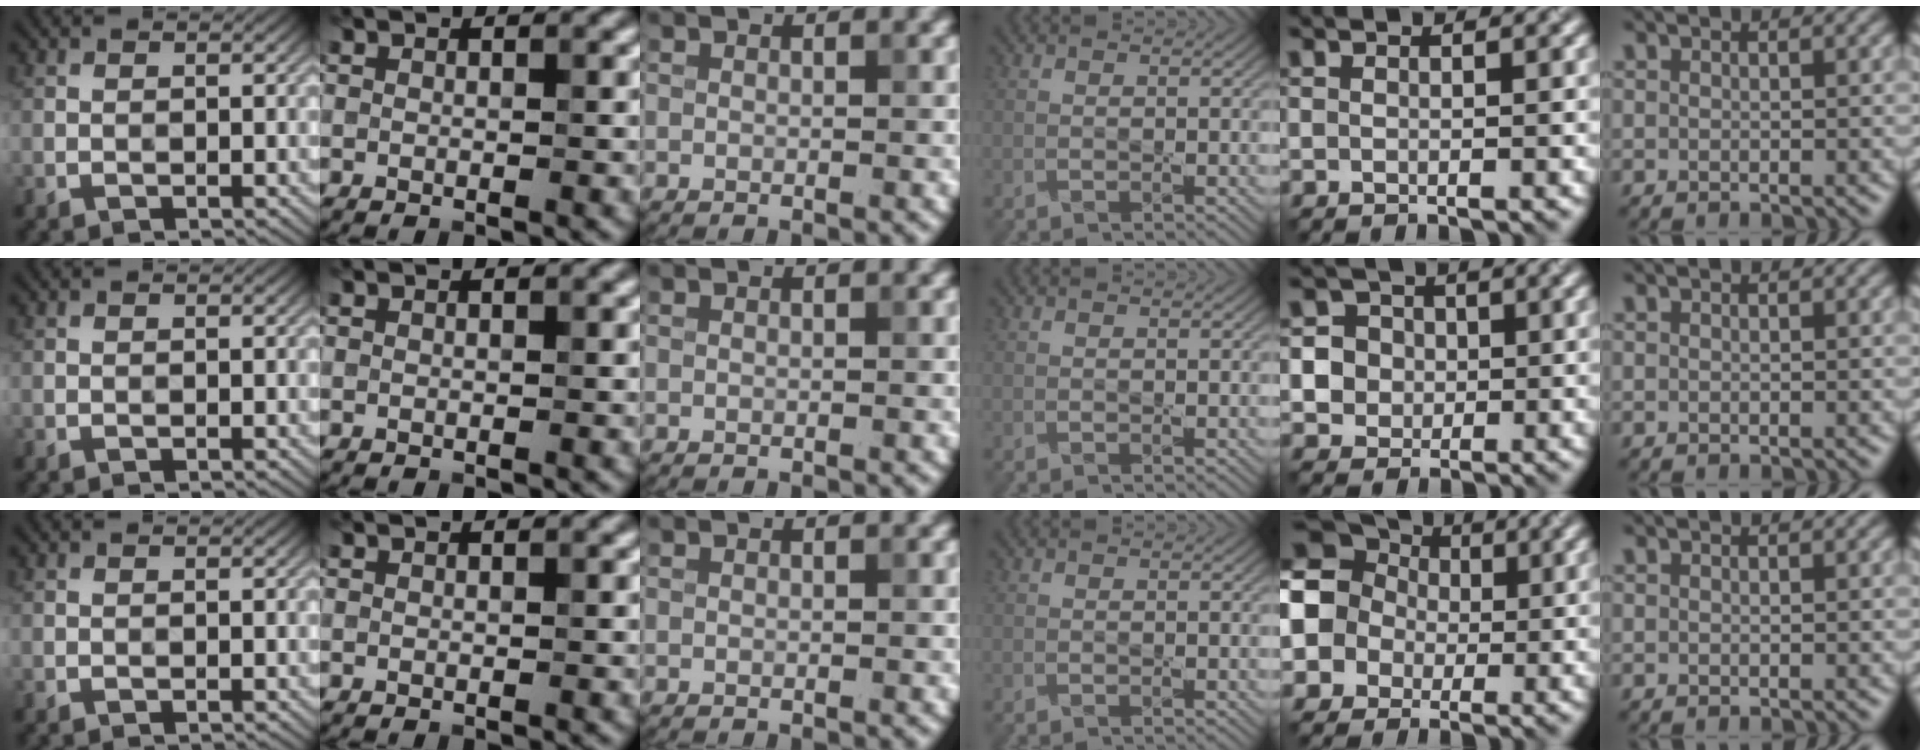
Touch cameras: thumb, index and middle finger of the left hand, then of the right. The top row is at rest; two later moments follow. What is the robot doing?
{"motion": "press", "object": "joystick"}